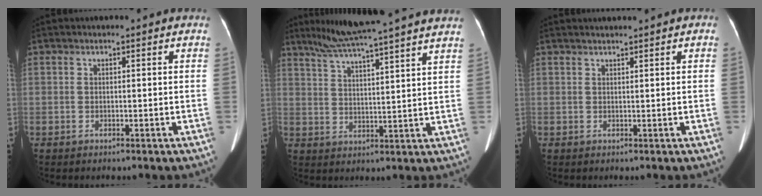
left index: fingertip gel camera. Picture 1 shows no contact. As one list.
[{"total": 18.1, "force": [15.4, -0.7, 9.6], "torque": [-0.163, 0.019, 0.212]}, {"total": 1.7, "force": [1.5, -0.2, 0.7], "torque": [-0.007, 0.020, 0.028]}]